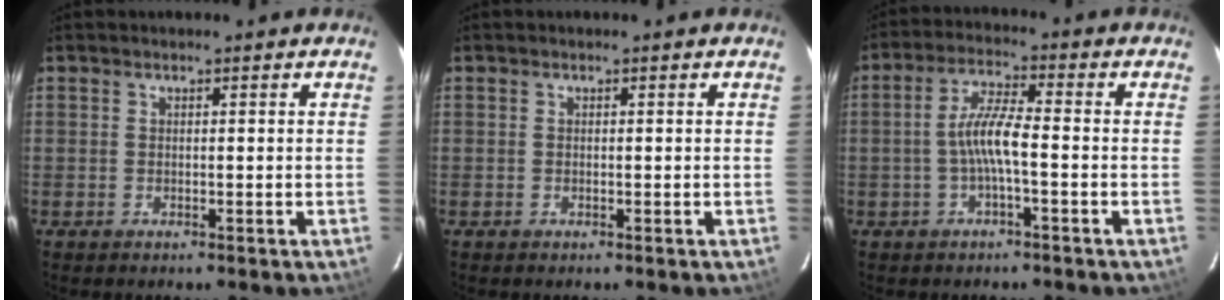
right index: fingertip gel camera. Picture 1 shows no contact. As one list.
[{"total": 0.0}, {"total": 6.0, "force": [-1.6, 0.7, 5.7], "torque": [-0.122, 0.012, -0.029]}]